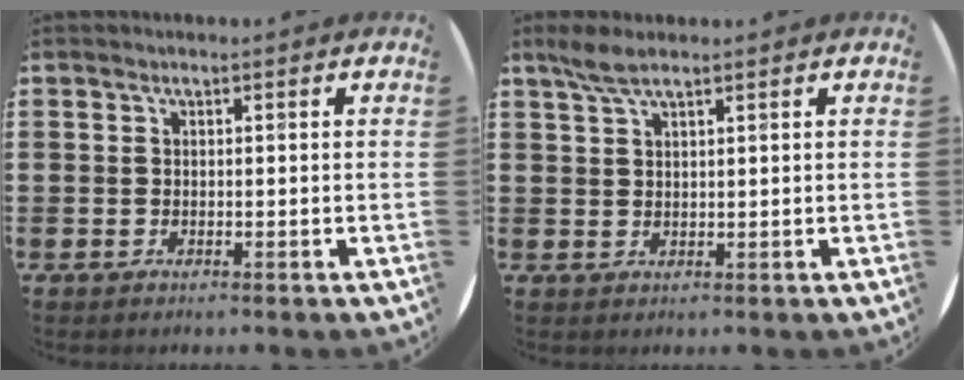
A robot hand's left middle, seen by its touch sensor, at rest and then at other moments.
{"total": 3.1, "force": [2.3, 0.5, 1.9], "torque": [-0.041, 0.003, 0.042]}